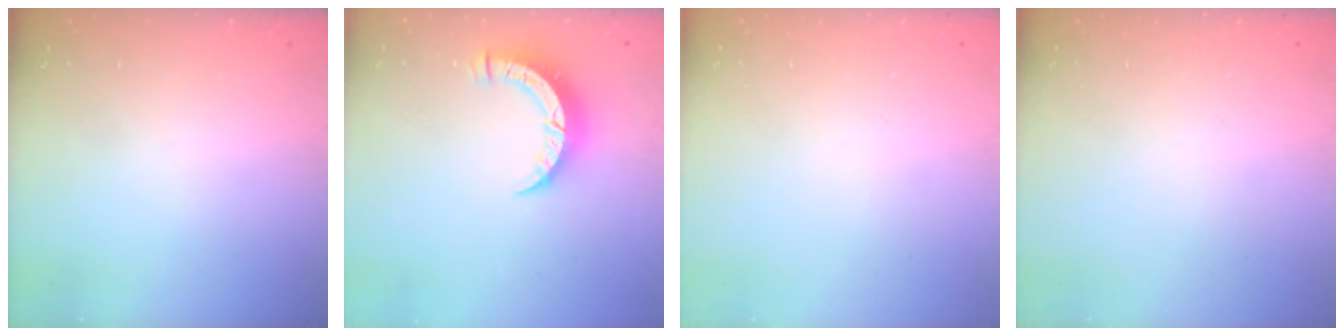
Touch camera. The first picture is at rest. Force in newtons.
{"total": 6.3, "press": 6.3, "slide": 0.6}
{"total": 0.0}
{"total": 0.0}